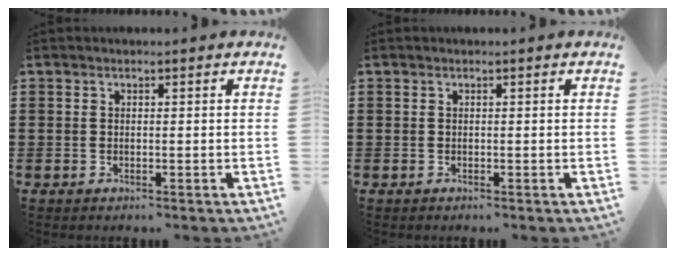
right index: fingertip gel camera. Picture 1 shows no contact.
{"total": 0.0}